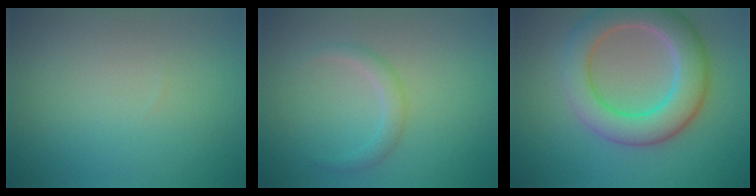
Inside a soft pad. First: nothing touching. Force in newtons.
{"total": 1.5, "press": 1.5, "slide": 0.0}
{"total": 7.1, "press": 7.1, "slide": 0.4}